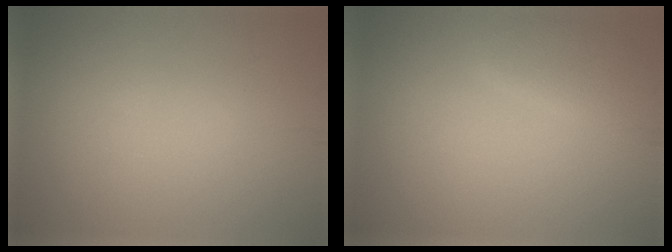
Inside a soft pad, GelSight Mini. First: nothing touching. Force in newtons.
{"total": 2.4, "press": 2.4, "slide": 0.2}